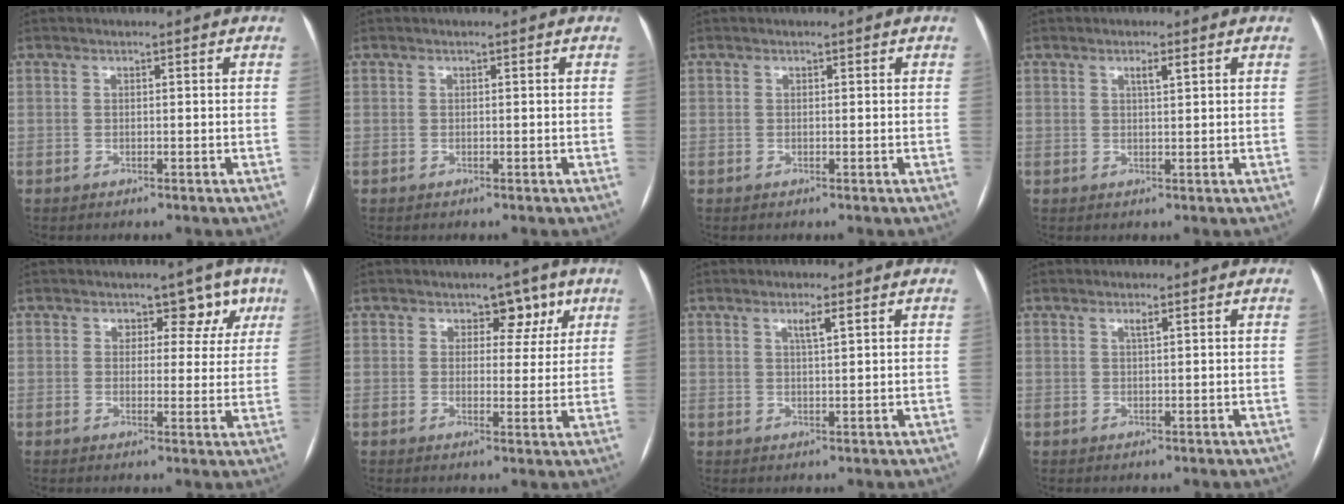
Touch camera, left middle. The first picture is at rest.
{"total": 0.0}
{"total": 0.0}
{"total": 1.6, "force": [0.8, 0.1, 1.4], "torque": [-0.028, 0.000, 0.014]}
{"total": 5.5, "force": [3.2, 3.8, 2.4], "torque": [-0.002, 0.007, 0.031]}
{"total": 4.6, "force": [2.6, 3.0, 2.3], "torque": [-0.013, 0.005, 0.032]}
{"total": 2.1, "force": [1.1, 0.0, 1.8], "torque": [-0.038, 0.000, 0.020]}
{"total": 0.9, "force": [0.5, -0.1, 0.7], "torque": [-0.017, 0.001, 0.010]}